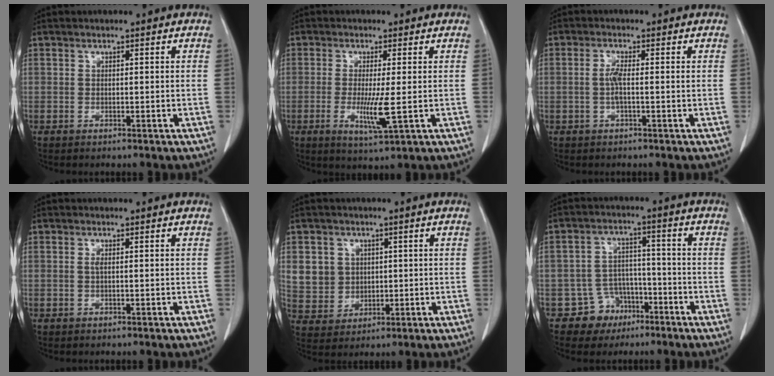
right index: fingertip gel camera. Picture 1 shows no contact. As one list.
[{"total": 5.6, "force": [-0.9, -0.1, 5.5], "torque": [-0.105, -0.016, -0.011]}, {"total": 2.2, "force": [-0.2, 0.1, 2.2], "torque": [-0.044, 0.003, -0.004]}, {"total": 0.6, "force": [0.1, 0.0, 0.6], "torque": [-0.013, 0.000, 0.002]}, {"total": 7.4, "force": [2.0, 6.9, 1.8], "torque": [-0.040, 0.018, 0.053]}, {"total": 6.3, "force": [-3.6, 5.1, 0.3], "torque": [0.005, 0.014, -0.054]}]